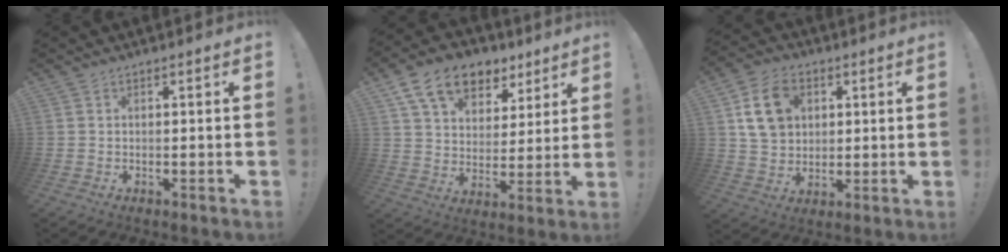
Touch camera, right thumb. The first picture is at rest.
{"total": 15.6, "force": [9.7, 9.8, 7.2], "torque": [-0.113, -0.054, 0.178]}
{"total": 14.3, "force": [4.8, 11.1, 7.6], "torque": [-0.120, -0.007, 0.097]}